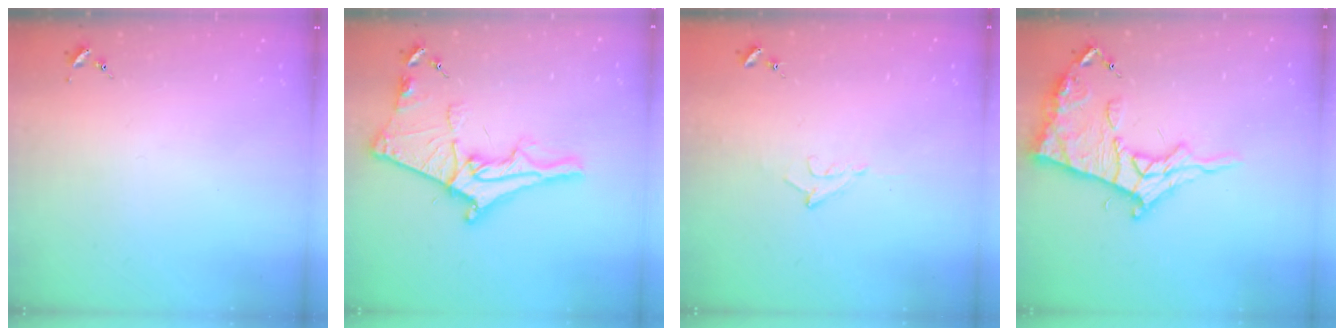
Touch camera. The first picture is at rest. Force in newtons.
{"total": 16.1, "press": 16.0, "slide": 1.1}
{"total": 7.1, "press": 7.0, "slide": 1.2}
{"total": 16.1, "press": 16.0, "slide": 1.7}